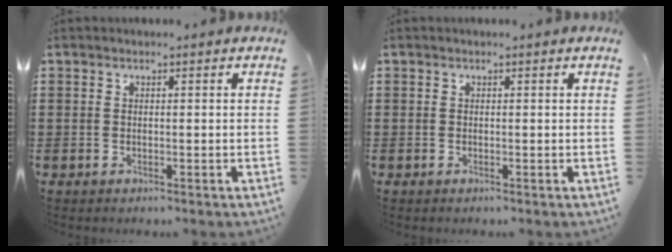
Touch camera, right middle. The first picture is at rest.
{"total": 0.0}